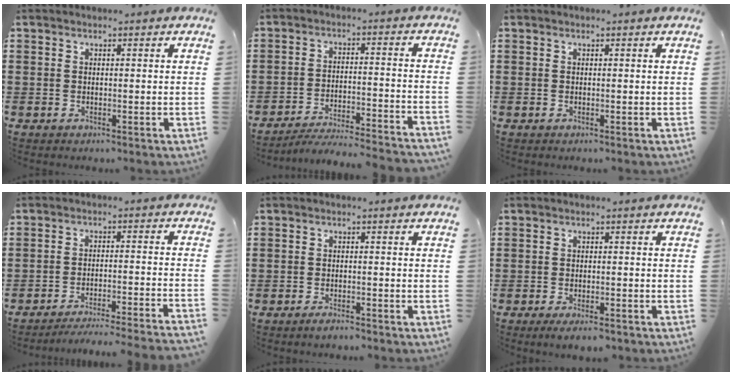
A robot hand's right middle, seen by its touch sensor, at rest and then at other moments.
{"total": 5.1, "force": [-4.9, -0.1, 1.5], "torque": [-0.033, -0.009, -0.099]}
{"total": 0.0}
{"total": 4.4, "force": [-4.1, -0.5, 1.3], "torque": [-0.022, -0.008, -0.084]}
{"total": 1.4, "force": [-1.2, 0.2, 0.7], "torque": [-0.014, -0.004, -0.022]}
{"total": 1.9, "force": [-1.4, 0.3, 1.1], "torque": [-0.021, 0.001, -0.027]}